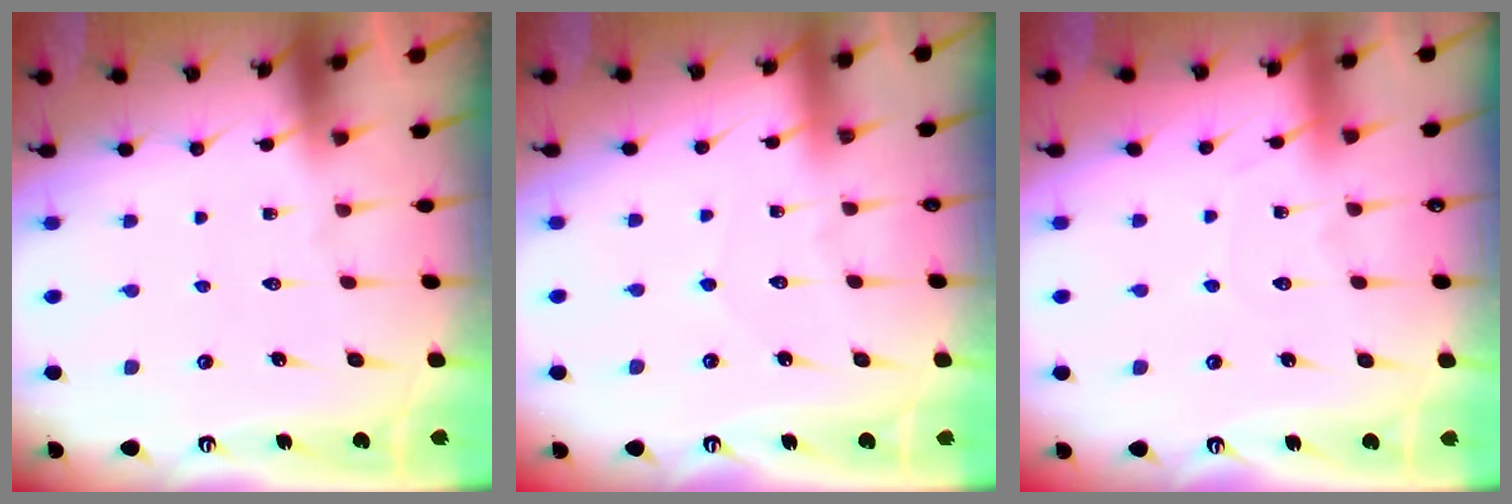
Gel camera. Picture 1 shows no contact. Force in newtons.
{"total": 2.6, "press": 2.6, "slide": 0.2}
{"total": 4.0, "press": 4.0, "slide": 0.5}